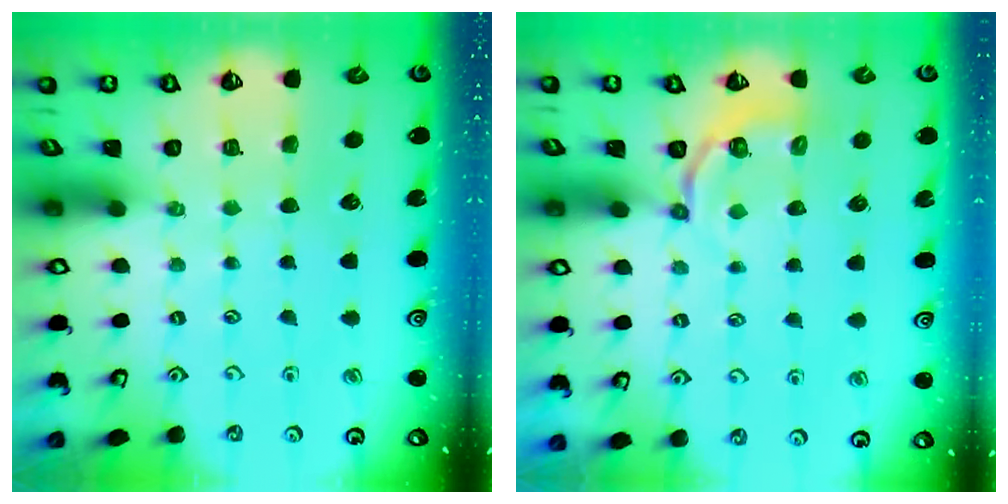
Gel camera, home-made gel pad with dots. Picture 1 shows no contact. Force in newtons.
{"total": 4.3, "press": 3.3, "slide": 2.7}